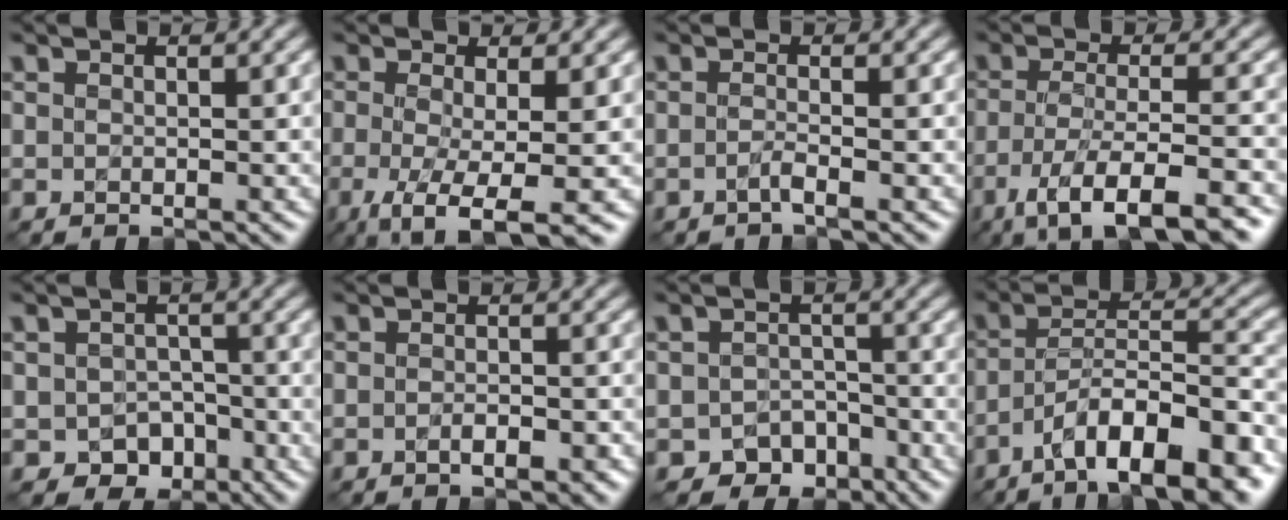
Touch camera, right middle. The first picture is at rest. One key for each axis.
{"total": 6.4, "fx": -2.1, "fy": 1.6, "fz": 5.8, "tx": -0.099, "ty": -0.012, "tz": -0.040}
{"total": 0.9, "fx": -0.3, "fy": 0.1, "fz": 0.8, "tx": -0.016, "ty": 0.004, "tz": -0.014}
{"total": 8.2, "fx": -4.6, "fy": 1.9, "fz": 6.5, "tx": -0.109, "ty": -0.003, "tz": -0.079}
{"total": 3.2, "fx": -1.2, "fy": 2.6, "fz": 1.4, "tx": -0.019, "ty": -0.006, "tz": -0.015}
{"total": 1.7, "fx": -0.6, "fy": 0.6, "fz": 1.5, "tx": -0.027, "ty": 0.003, "tz": -0.010}
{"total": 3.9, "fx": -2.6, "fy": 2.7, "fz": 1.0, "tx": -0.005, "ty": -0.003, "tz": -0.034}
{"total": 11.4, "fx": -6.7, "fy": 3.6, "fz": 8.6, "tx": -0.129, "ty": 0.019, "tz": -0.115}